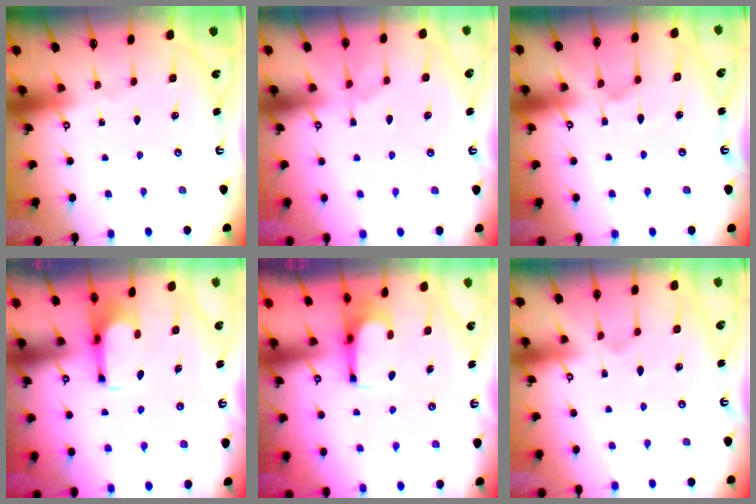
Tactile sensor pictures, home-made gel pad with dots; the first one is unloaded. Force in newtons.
{"total": 1.2, "press": 0.6, "slide": 1.1}
{"total": 3.9, "press": 3.9, "slide": 0.3}
{"total": 1.6, "press": 1.5, "slide": 0.5}
{"total": 3.5, "press": 3.5, "slide": 0.2}
{"total": 2.4, "press": 2.2, "slide": 1.1}